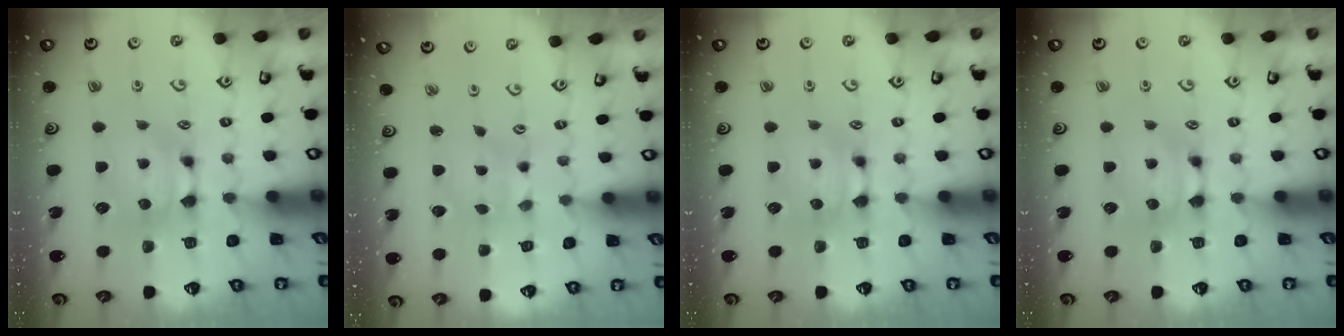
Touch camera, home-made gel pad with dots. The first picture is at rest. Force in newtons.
{"total": 3.0, "press": 2.9, "slide": 0.8}
{"total": 0.0}
{"total": 0.0}